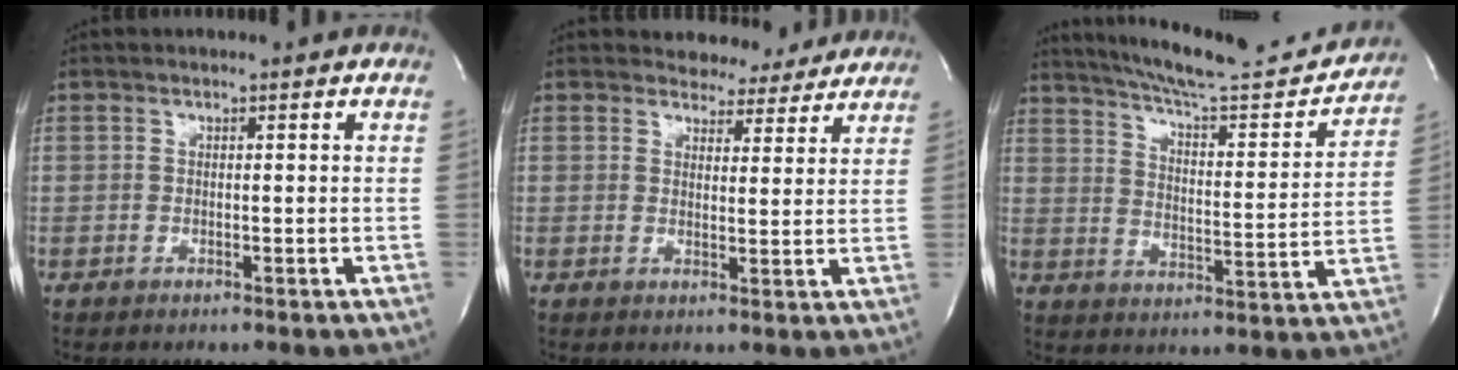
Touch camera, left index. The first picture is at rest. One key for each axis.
{"total": 5.7, "fx": 5.3, "fy": 2.0, "fz": 0.1, "tx": 0.004, "ty": -0.003, "tz": 0.059}
{"total": 20.1, "fx": 18.7, "fy": 1.6, "fz": 7.2, "tx": -0.115, "ty": -0.034, "tz": 0.258}